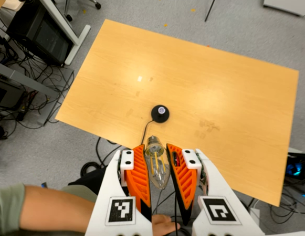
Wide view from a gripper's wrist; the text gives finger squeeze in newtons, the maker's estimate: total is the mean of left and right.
{"total": 20.6, "left": 22.4, "right": 18.7}